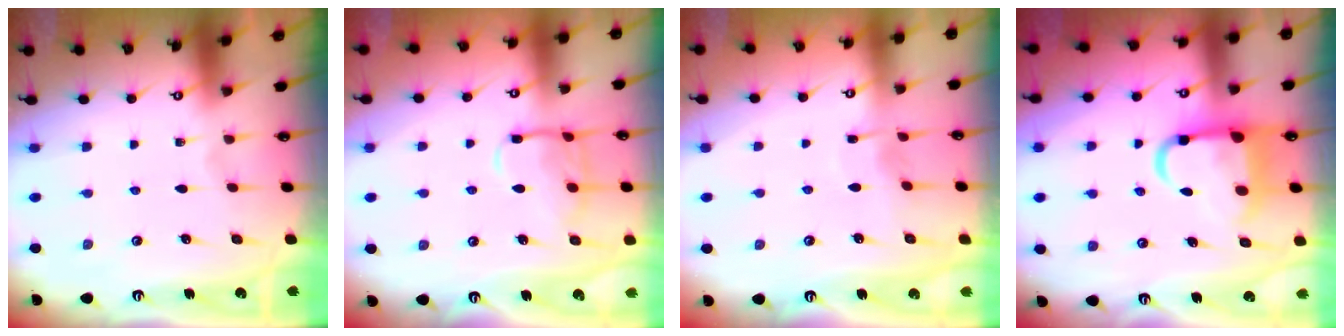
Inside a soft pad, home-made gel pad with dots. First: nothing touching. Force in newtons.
{"total": 10.8, "press": 10.7, "slide": 0.8}
{"total": 3.0, "press": 2.9, "slide": 0.3}
{"total": 10.5, "press": 10.4, "slide": 1.2}